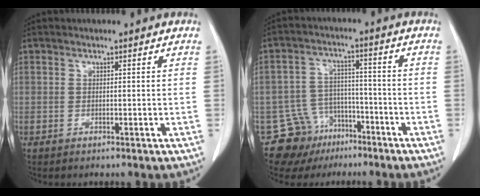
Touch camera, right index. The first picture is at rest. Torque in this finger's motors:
{"motor_torque": [-0.54, -0.02, -1.05, -0.21]}